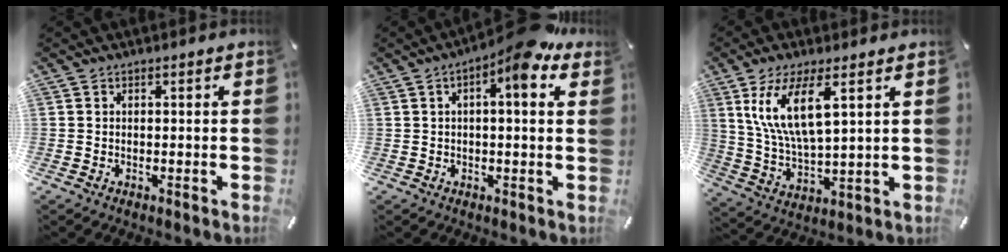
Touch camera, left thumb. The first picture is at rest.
{"total": 8.4, "force": [4.7, 1.8, 6.8], "torque": [-0.091, -0.034, 0.069]}
{"total": 12.1, "force": [6.0, 4.2, 9.6], "torque": [-0.212, -0.011, 0.106]}